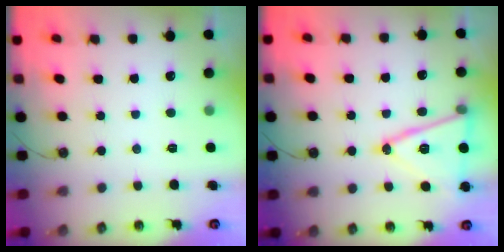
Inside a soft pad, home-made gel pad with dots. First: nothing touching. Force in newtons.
{"total": 15.9, "press": 15.5, "slide": 3.6}